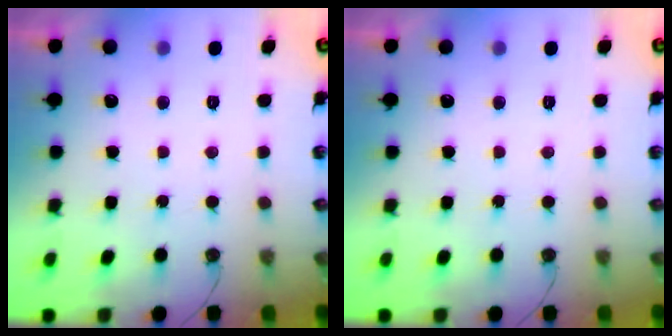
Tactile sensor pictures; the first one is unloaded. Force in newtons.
{"total": 0.0}